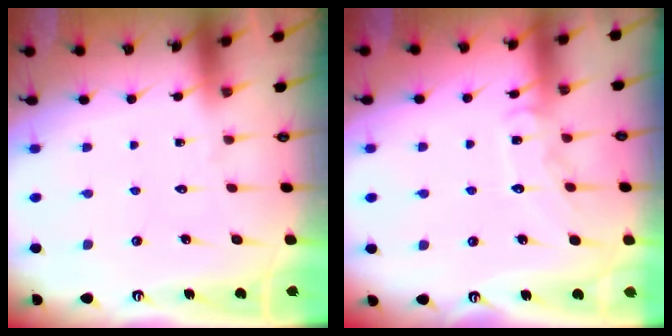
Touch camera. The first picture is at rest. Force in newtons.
{"total": 8.7, "press": 8.6, "slide": 0.6}